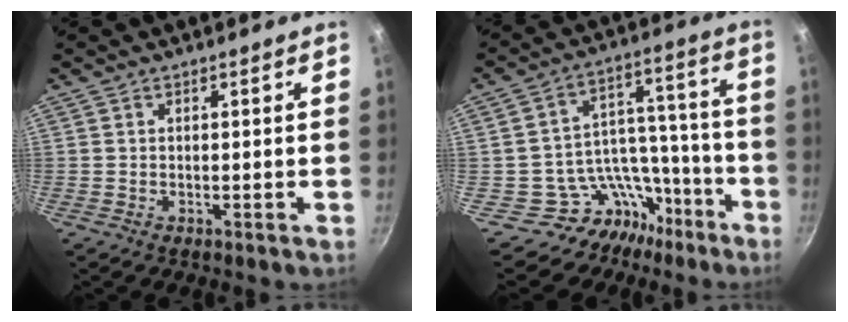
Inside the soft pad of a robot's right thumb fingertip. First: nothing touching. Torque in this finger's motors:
{"motor_torque": [0.56, -0.53, -0.58, -0.28, 0.01]}